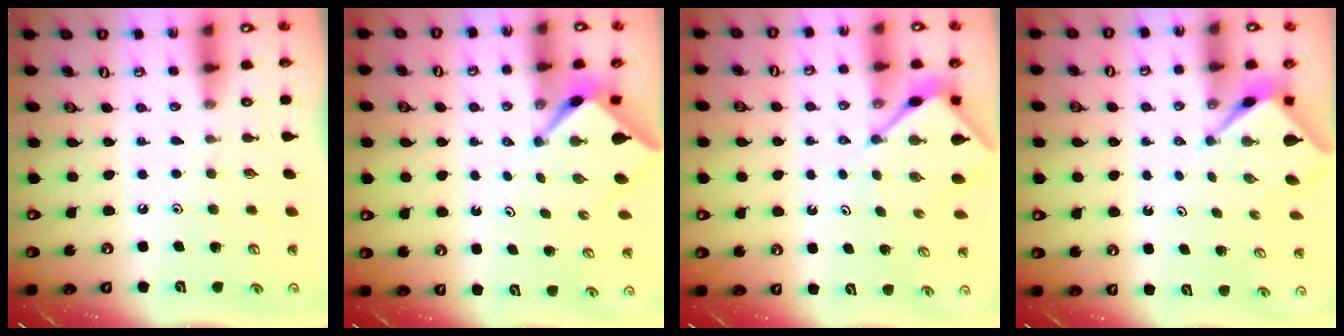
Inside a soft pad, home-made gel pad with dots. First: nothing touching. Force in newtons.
{"total": 2.8, "press": 2.7, "slide": 0.3}
{"total": 4.9, "press": 4.9, "slide": 0.4}
{"total": 2.6, "press": 2.6, "slide": 0.1}